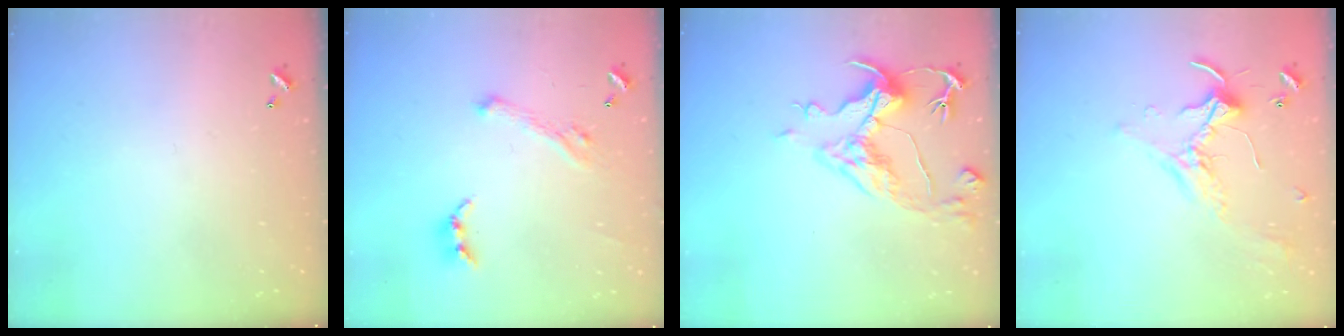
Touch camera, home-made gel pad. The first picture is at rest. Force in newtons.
{"total": 2.7, "press": 2.7, "slide": 0.4}
{"total": 8.9, "press": 8.7, "slide": 1.7}
{"total": 1.8, "press": 1.8, "slide": 0.2}